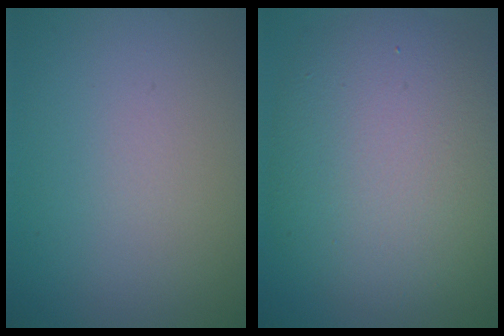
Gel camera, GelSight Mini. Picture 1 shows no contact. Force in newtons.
{"total": 9.9, "press": 9.9, "slide": 0.3}